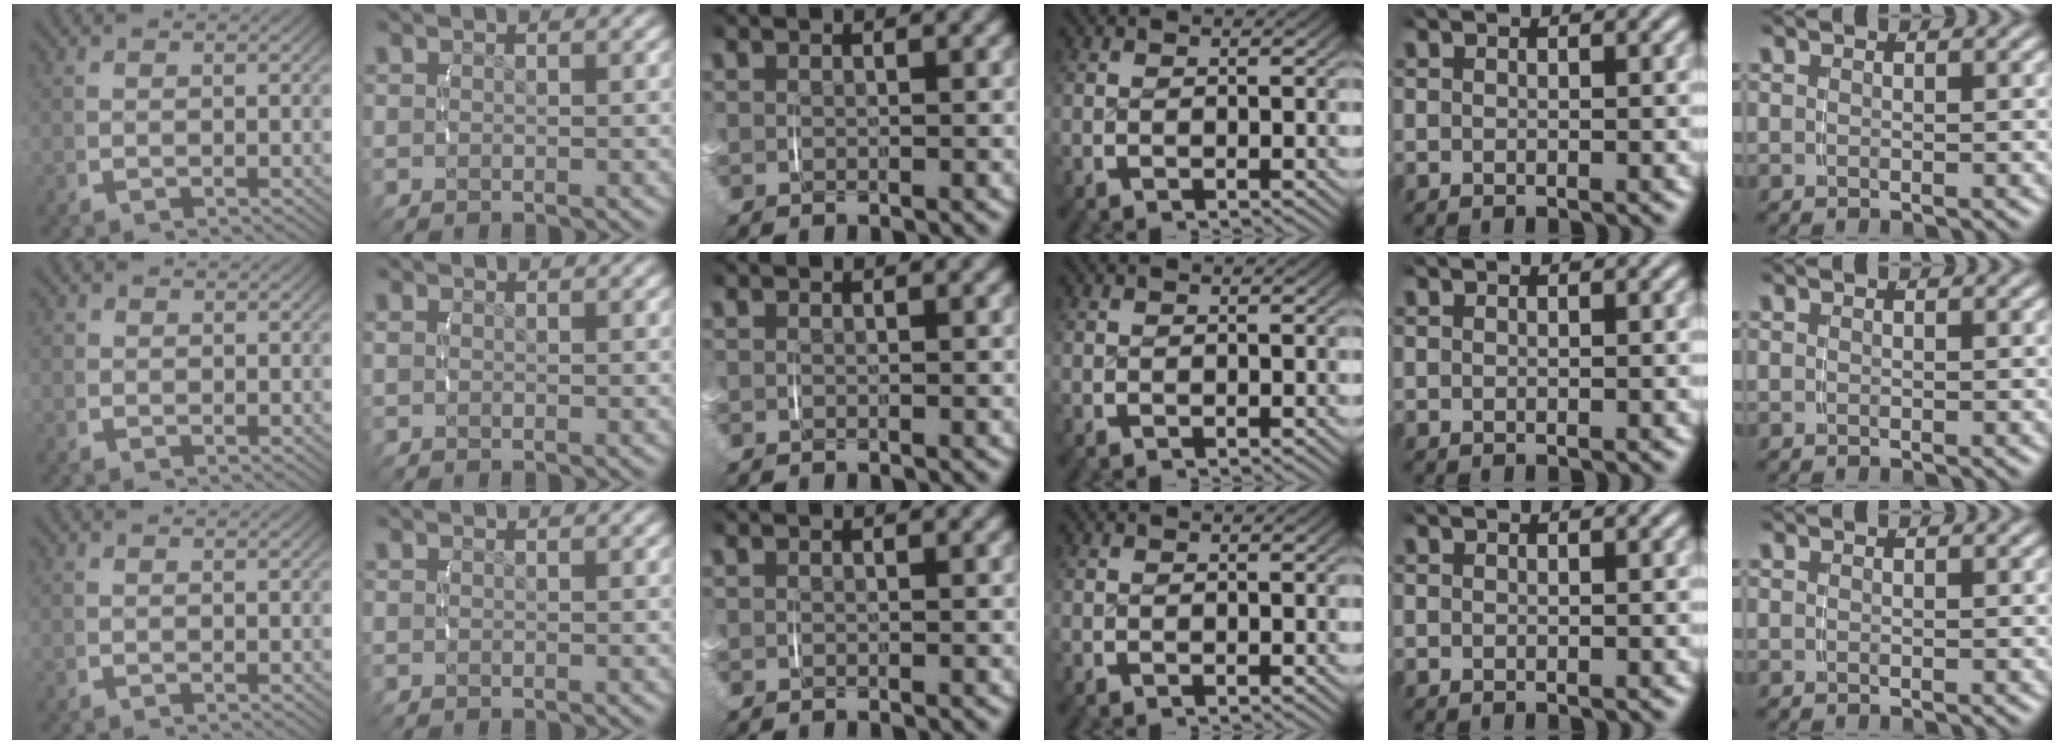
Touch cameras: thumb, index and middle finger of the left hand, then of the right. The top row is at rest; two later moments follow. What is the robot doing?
{"motion": "lift_and_place", "object": "small bumper sticker"}